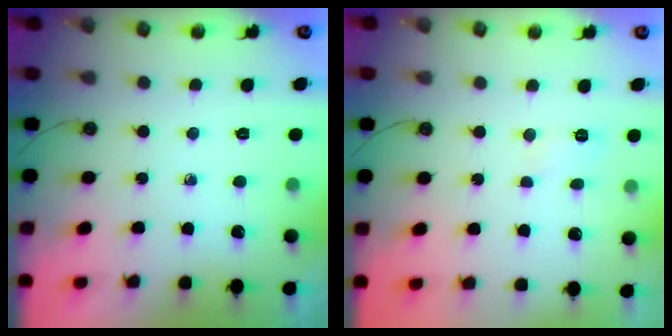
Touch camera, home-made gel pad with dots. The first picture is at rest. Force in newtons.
{"total": 5.7, "press": 4.0, "slide": 4.0}